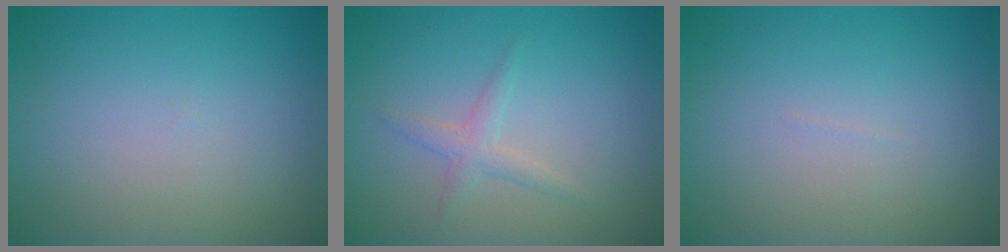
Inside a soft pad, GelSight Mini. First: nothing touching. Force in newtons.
{"total": 1.6, "press": 1.6, "slide": 0.0}
{"total": 0.0}